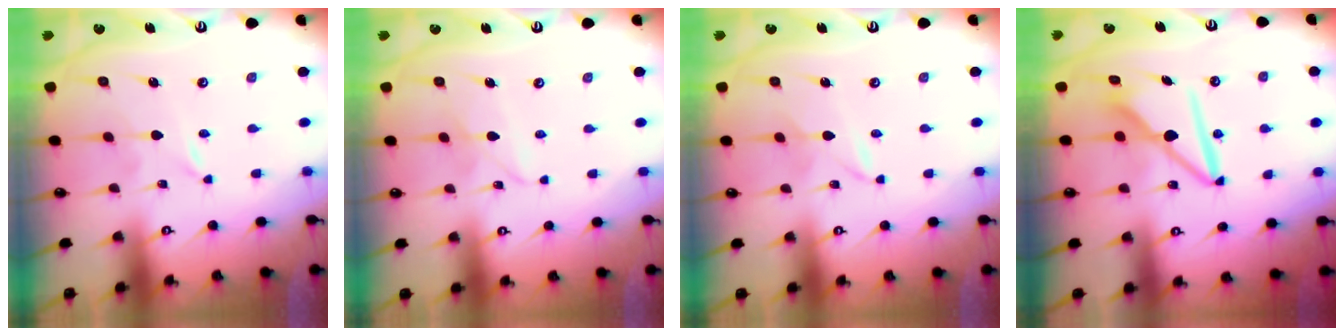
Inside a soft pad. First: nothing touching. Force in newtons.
{"total": 4.7, "press": 4.7, "slide": 0.4}
{"total": 2.3, "press": 2.3, "slide": 0.3}
{"total": 9.5, "press": 9.4, "slide": 0.7}